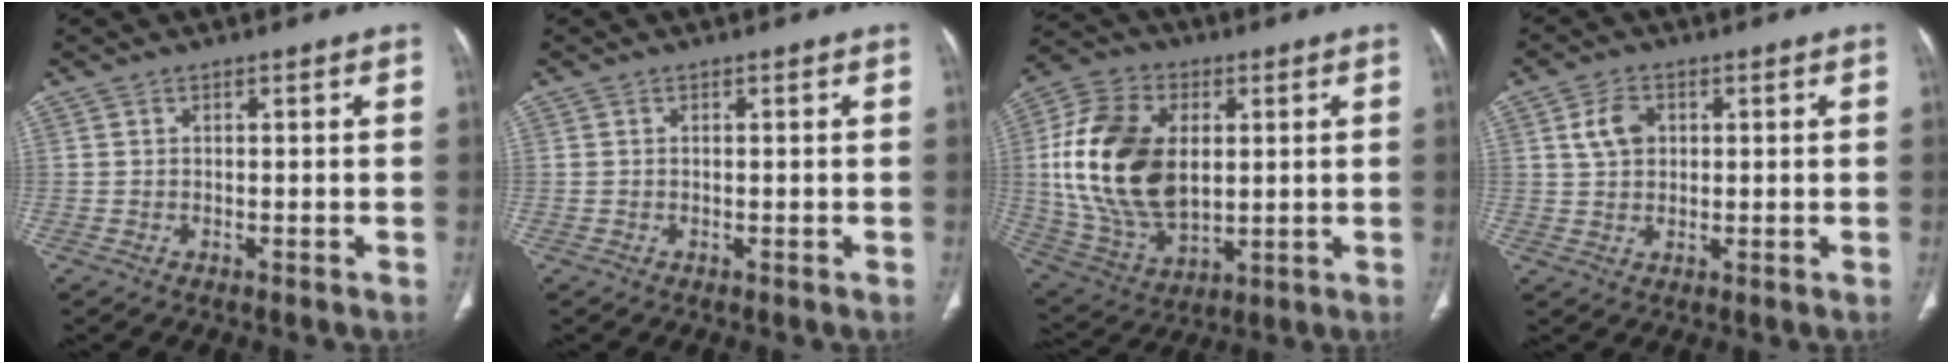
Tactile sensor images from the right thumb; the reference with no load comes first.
{"total": 0.0}
{"total": 21.9, "force": [2.8, 14.0, 16.6], "torque": [-0.308, -0.015, 0.061]}
{"total": 4.8, "force": [1.4, 3.5, 3.0], "torque": [-0.049, 0.002, 0.027]}